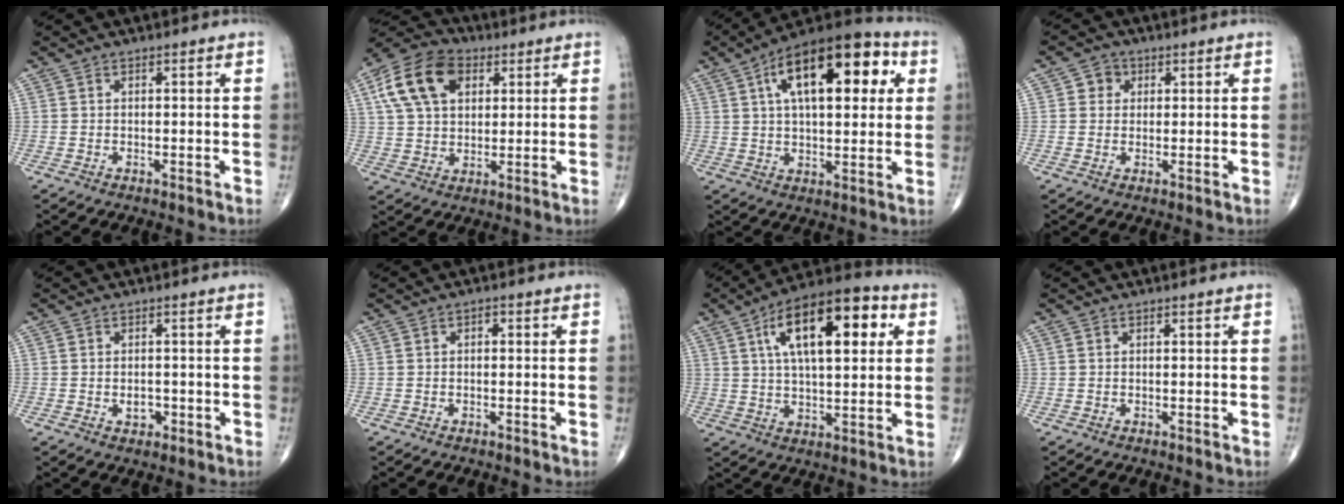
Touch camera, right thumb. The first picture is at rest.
{"total": 14.3, "force": [5.1, 9.4, 9.5], "torque": [-0.164, 0.006, 0.088]}
{"total": 21.7, "force": [6.9, 9.9, 18.0], "torque": [-0.257, 0.018, 0.101]}
{"total": 3.2, "force": [0.9, 2.9, 1.0], "torque": [0.003, 0.001, 0.009]}
{"total": 2.5, "force": [-0.6, 1.8, 1.6], "torque": [-0.016, 0.002, -0.005]}
{"total": 1.0, "force": [0.1, 0.6, 0.8], "torque": [-0.007, 0.004, -0.004]}
{"total": 19.6, "force": [6.2, 8.3, 16.6], "torque": [-0.242, 0.009, 0.090]}
{"total": 0.0}